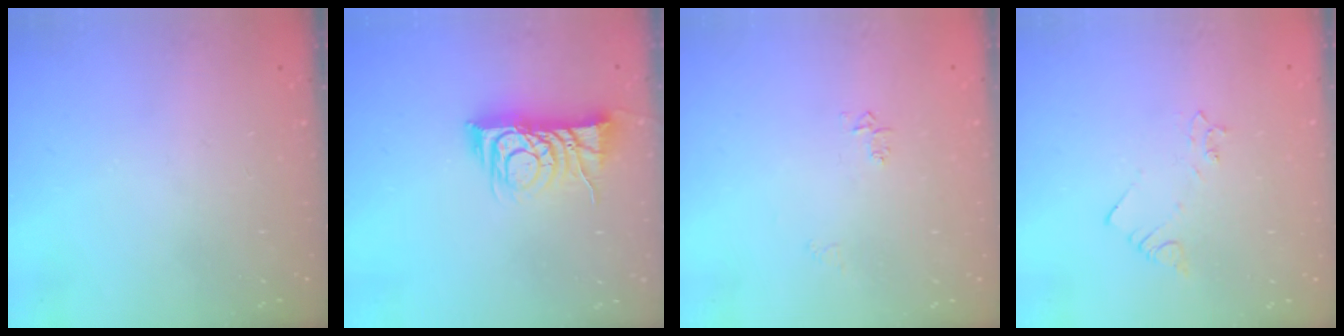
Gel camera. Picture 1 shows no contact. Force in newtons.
{"total": 9.7, "press": 9.7, "slide": 0.6}
{"total": 4.2, "press": 4.1, "slide": 0.7}
{"total": 2.5, "press": 2.5, "slide": 0.3}